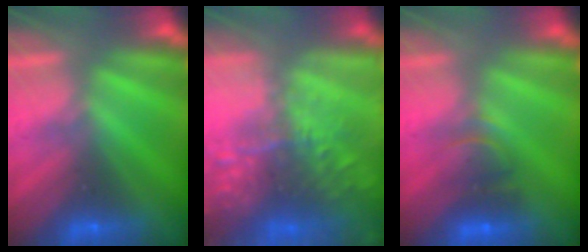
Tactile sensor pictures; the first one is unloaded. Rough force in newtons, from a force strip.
{"total": 5.7}
{"total": 2.3}